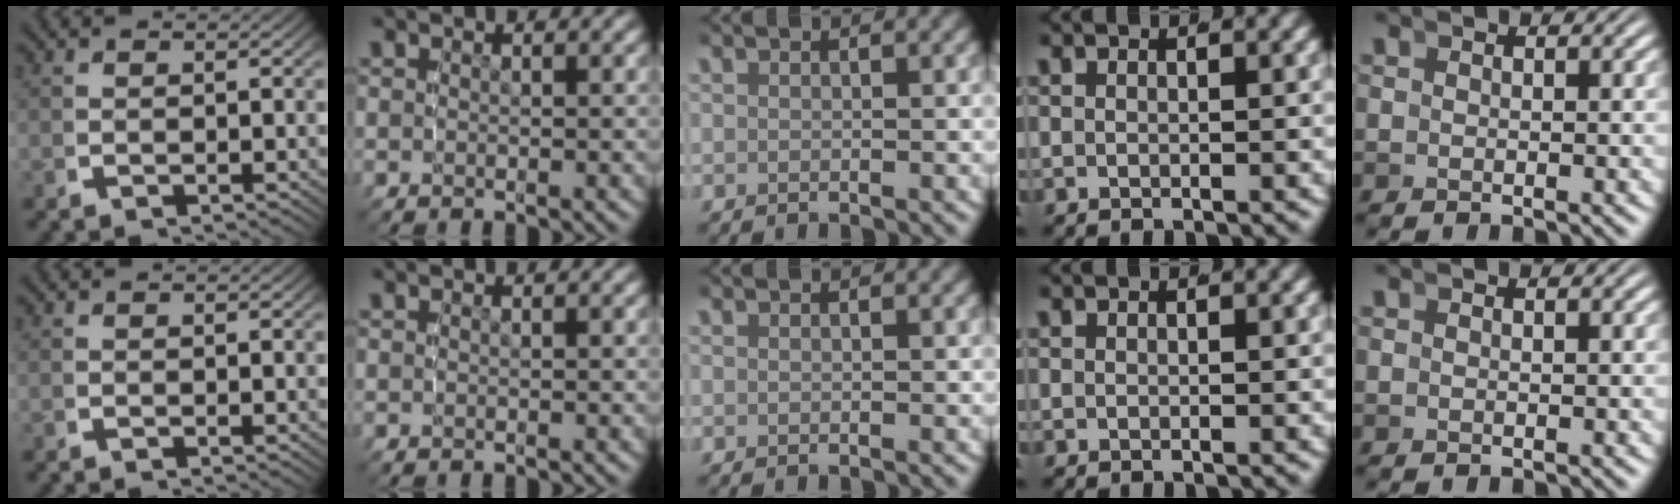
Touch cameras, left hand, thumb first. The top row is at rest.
{}